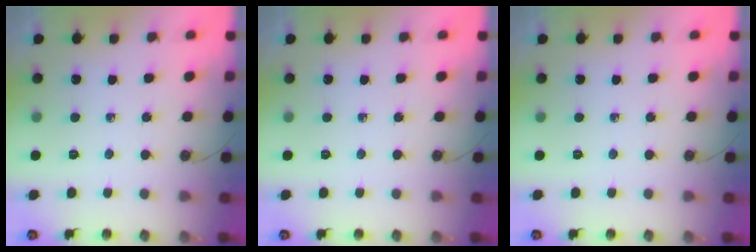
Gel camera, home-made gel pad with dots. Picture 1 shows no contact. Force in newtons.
{"total": 0.0}
{"total": 0.0}